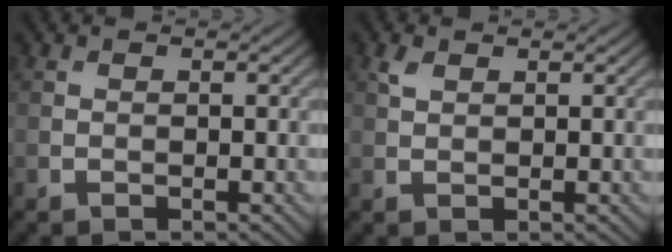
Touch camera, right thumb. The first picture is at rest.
{"total": 1.4, "force": [0.9, 0.8, 0.8], "torque": [-0.023, 0.003, 0.018]}